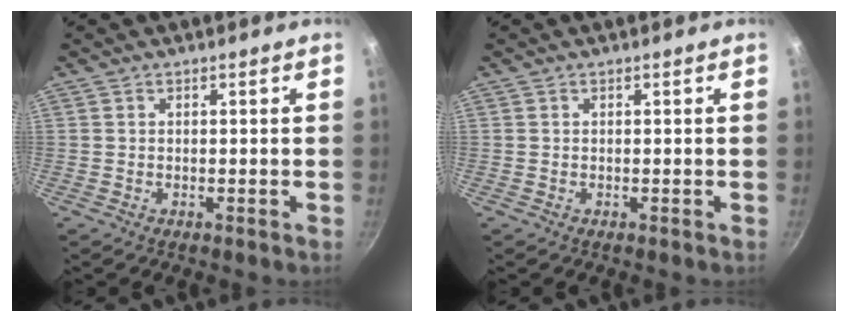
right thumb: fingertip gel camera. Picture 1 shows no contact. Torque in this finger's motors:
{"motor_torque": [-0.01, 0.00, -0.07, 0.48, 0.00]}